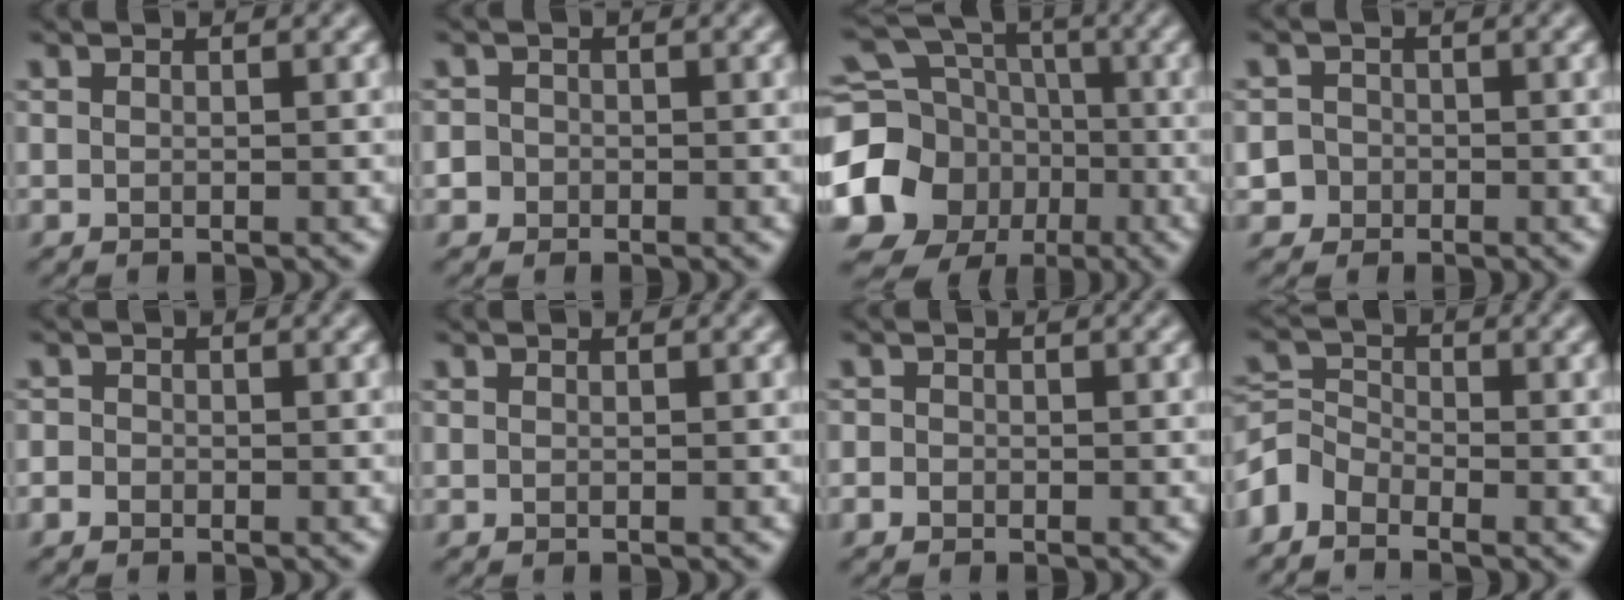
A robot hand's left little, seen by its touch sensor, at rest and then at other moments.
{"total": 2.4, "force": [-0.9, 2.2, 0.4], "torque": [0.007, 0.011, -0.030]}
{"total": 15.1, "force": [-3.5, 13.4, 6.2], "torque": [-0.147, -0.023, -0.090]}
{"total": 3.7, "force": [-1.8, 3.3, 0.5], "torque": [0.013, 0.004, -0.048]}
{"total": 1.5, "force": [-0.7, 1.3, 0.4], "torque": [0.000, 0.006, -0.023]}
{"total": 0.0}
{"total": 1.1, "force": [-0.4, 1.0, 0.3], "torque": [0.005, 0.001, -0.012]}
{"total": 3.2, "force": [-2.5, 1.7, 1.0], "torque": [-0.024, 0.004, -0.067]}